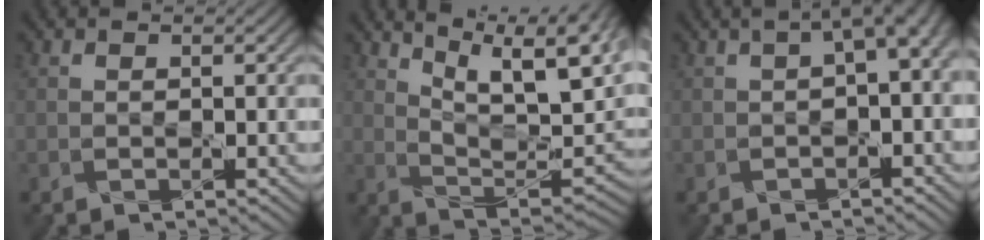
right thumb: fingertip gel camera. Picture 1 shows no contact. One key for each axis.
{"total": 13.5, "fx": 8.1, "fy": 4.5, "fz": 9.8, "tx": -0.183, "ty": 0.005, "tz": 0.125}
{"total": 4.6, "fx": 0.8, "fy": 1.6, "fz": 4.3, "tx": -0.056, "ty": 0.009, "tz": 0.012}